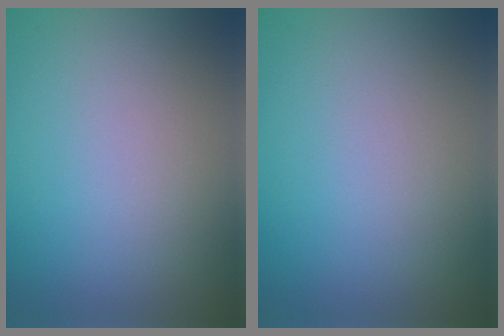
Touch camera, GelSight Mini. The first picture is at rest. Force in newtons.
{"total": 0.0}